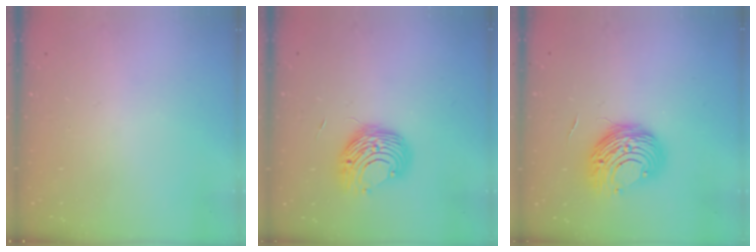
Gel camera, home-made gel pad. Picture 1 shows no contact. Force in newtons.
{"total": 9.4, "press": 9.4, "slide": 0.3}
{"total": 11.4, "press": 11.3, "slide": 0.5}